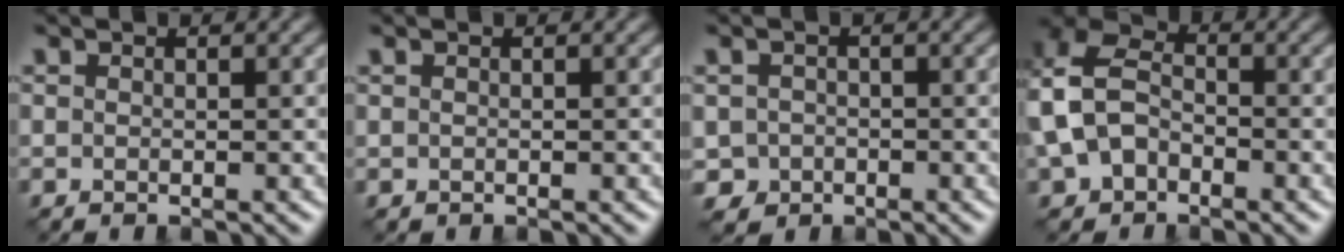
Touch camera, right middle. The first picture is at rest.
{"total": 0.0}
{"total": 1.9, "force": [-0.8, 1.7, 0.5], "torque": [-0.009, -0.002, -0.015]}
{"total": 7.0, "force": [-0.9, 5.0, 4.8], "torque": [-0.126, 0.013, -0.031]}